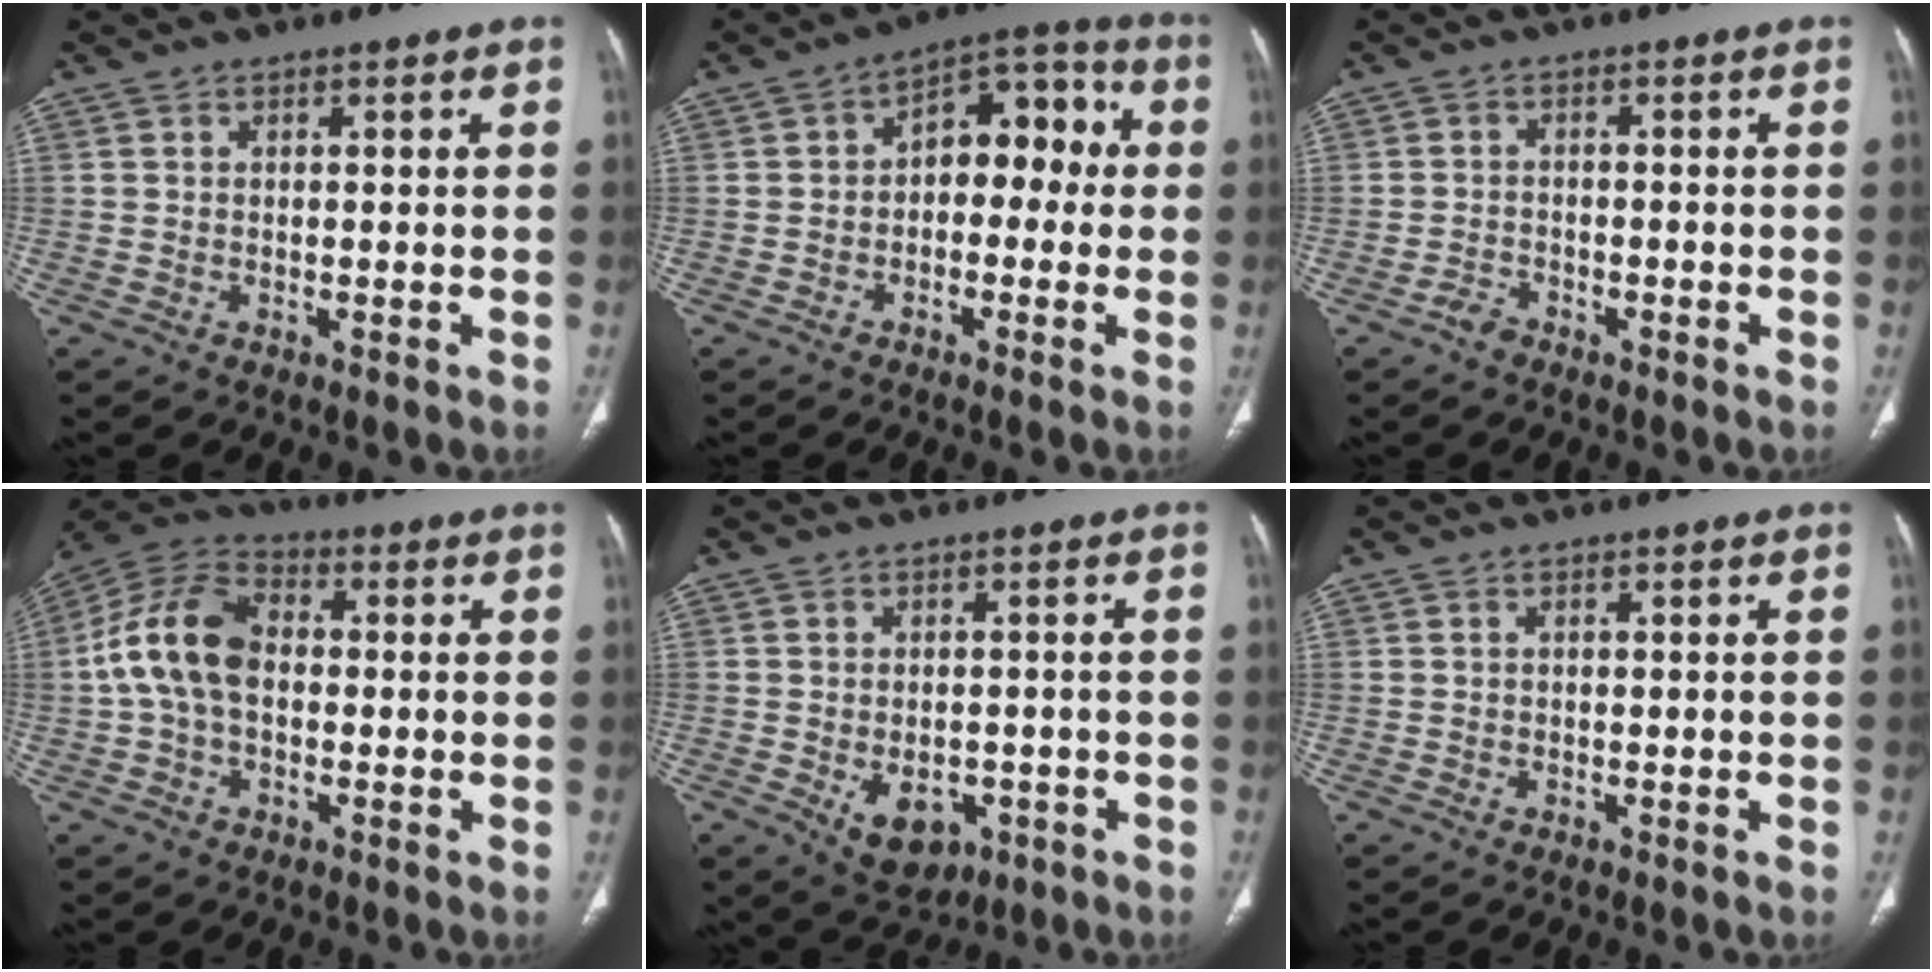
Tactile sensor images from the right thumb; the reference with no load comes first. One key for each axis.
{"total": 10.7, "fx": 0.1, "fy": 6.9, "fz": 8.2, "tx": -0.072, "ty": 0.044, "tz": -0.012}
{"total": 2.0, "fx": -1.7, "fy": 0.9, "fz": 0.6, "tx": -0.015, "ty": 0.008, "tz": -0.031}
{"total": 13.0, "fx": 0.0, "fy": 8.5, "fz": 9.8, "tx": -0.189, "ty": 0.034, "tz": -0.010}
{"total": 7.8, "fx": -2.6, "fy": 5.3, "fz": 5.1, "tx": -0.060, "ty": 0.007, "tz": -0.022}
{"total": 0.0}